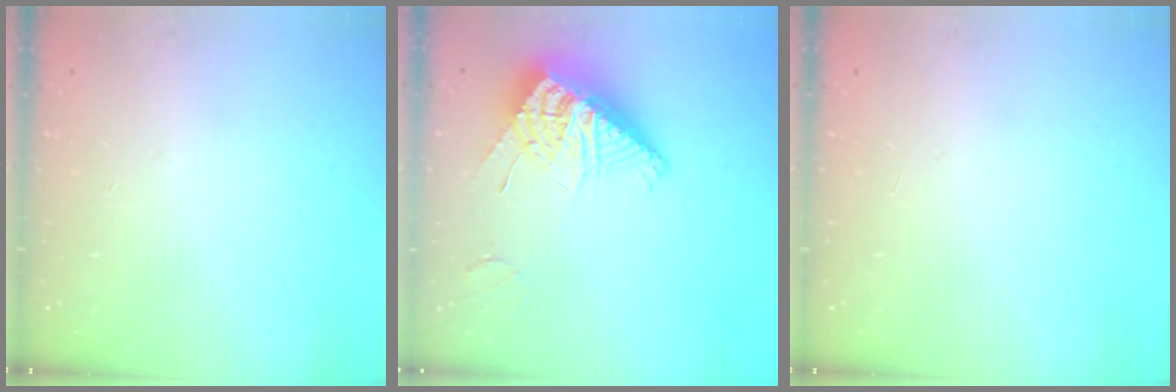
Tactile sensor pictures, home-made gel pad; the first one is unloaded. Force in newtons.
{"total": 11.6, "press": 11.5, "slide": 1.5}
{"total": 0.0}